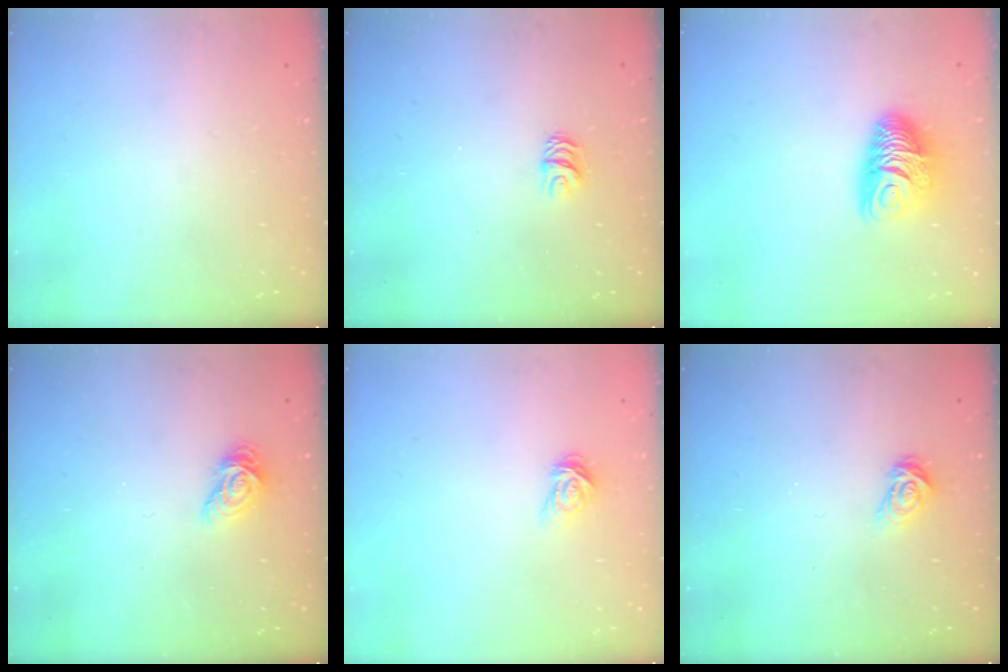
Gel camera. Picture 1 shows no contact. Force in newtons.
{"total": 5.2, "press": 5.2, "slide": 0.5}
{"total": 10.0, "press": 9.9, "slide": 1.1}
{"total": 7.6, "press": 7.6, "slide": 0.0}
{"total": 4.5, "press": 4.4, "slide": 0.6}
{"total": 4.1, "press": 4.1, "slide": 0.5}